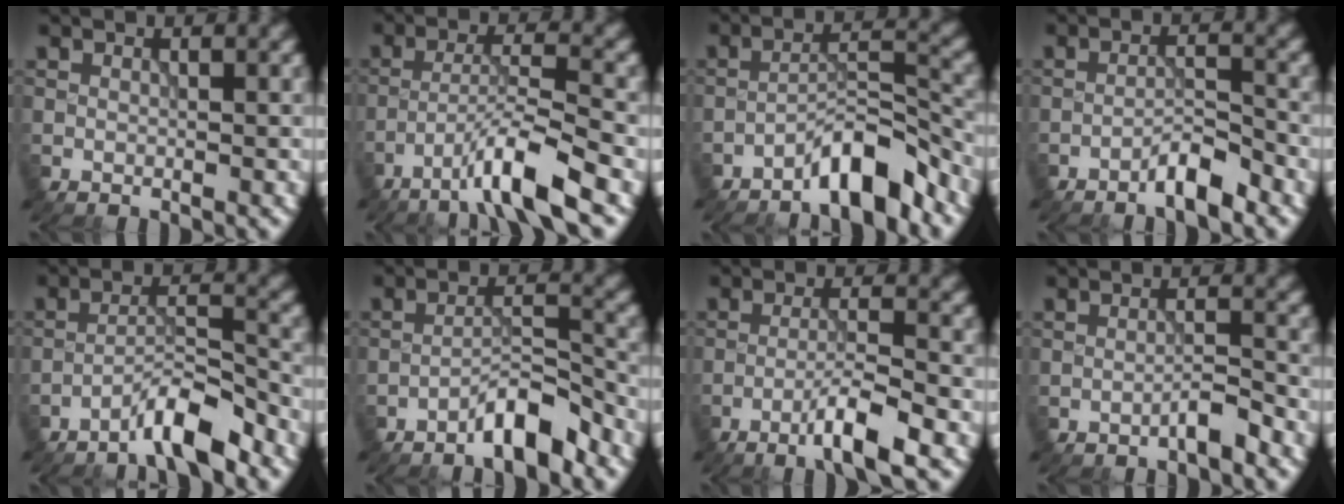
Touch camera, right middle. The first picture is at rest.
{"total": 5.9, "force": [-3.7, 0.2, 4.5], "torque": [-0.074, 0.012, -0.077]}
{"total": 5.5, "force": [-4.2, 1.0, 3.4], "torque": [-0.052, 0.015, -0.079]}
{"total": 3.2, "force": [-2.4, 0.5, 2.0], "torque": [-0.032, 0.010, -0.046]}
{"total": 4.5, "force": [-3.6, 0.4, 2.7], "torque": [-0.045, 0.012, -0.072]}
{"total": 4.3, "force": [-3.2, 0.7, 2.7], "torque": [-0.044, 0.014, -0.062]}
{"total": 4.3, "force": [-2.6, 0.1, 3.5], "torque": [-0.061, 0.008, -0.056]}
{"total": 1.8, "force": [-1.3, 0.1, 1.2], "torque": [-0.017, 0.008, -0.028]}